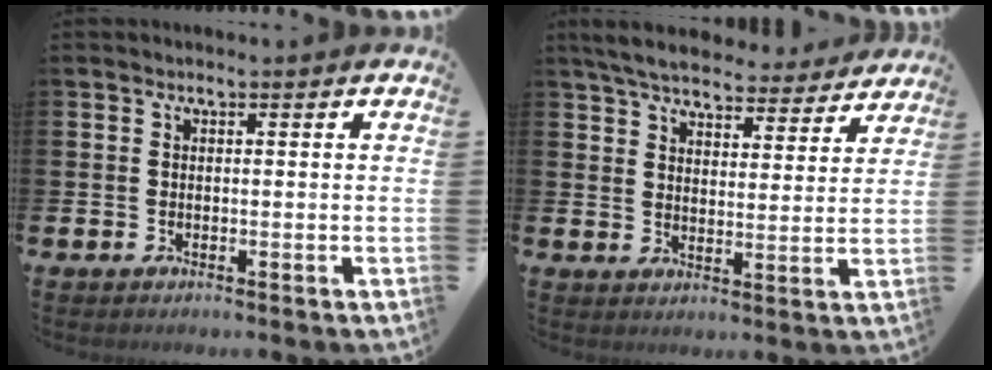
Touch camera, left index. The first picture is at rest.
{"total": 6.4, "force": [6.1, 1.3, 1.4], "torque": [-0.048, -0.036, 0.107]}